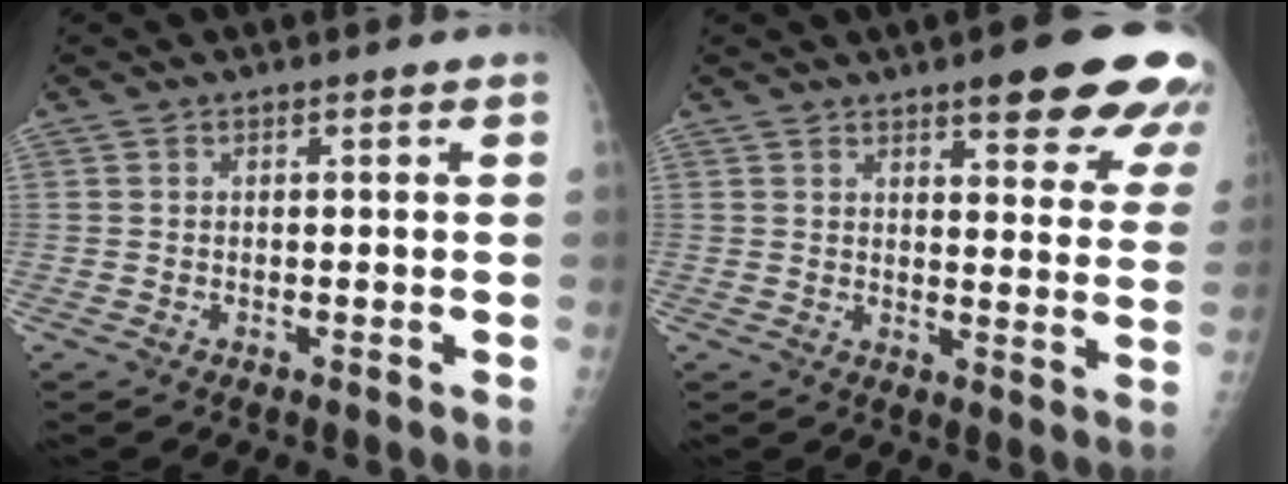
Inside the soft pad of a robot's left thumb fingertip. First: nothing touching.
{"total": 15.9, "force": [10.3, 4.4, 11.2], "torque": [-0.106, -0.047, 0.120]}